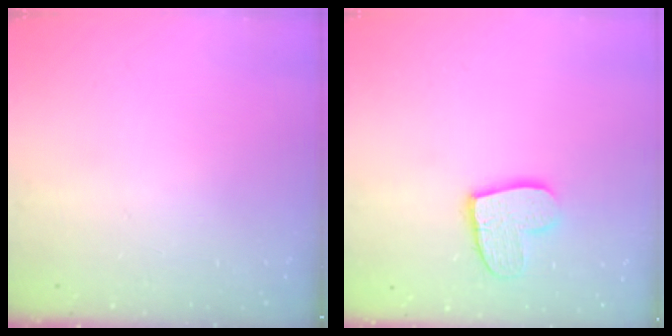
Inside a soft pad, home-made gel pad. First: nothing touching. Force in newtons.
{"total": 11.9, "press": 11.9, "slide": 0.9}